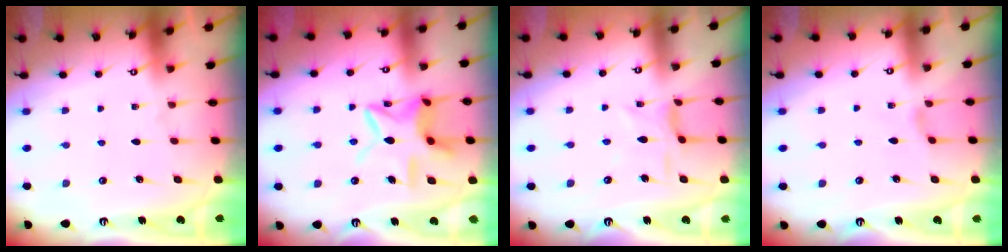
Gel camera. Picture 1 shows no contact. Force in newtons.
{"total": 12.5, "press": 12.5, "slide": 1.0}
{"total": 4.4, "press": 4.4, "slide": 0.4}
{"total": 1.9, "press": 1.8, "slide": 0.5}